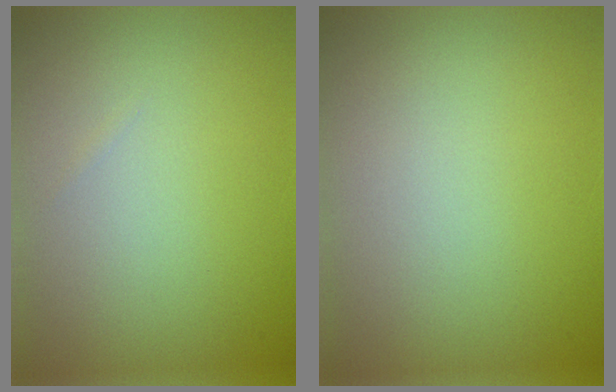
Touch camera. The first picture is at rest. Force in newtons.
{"total": 0.0}